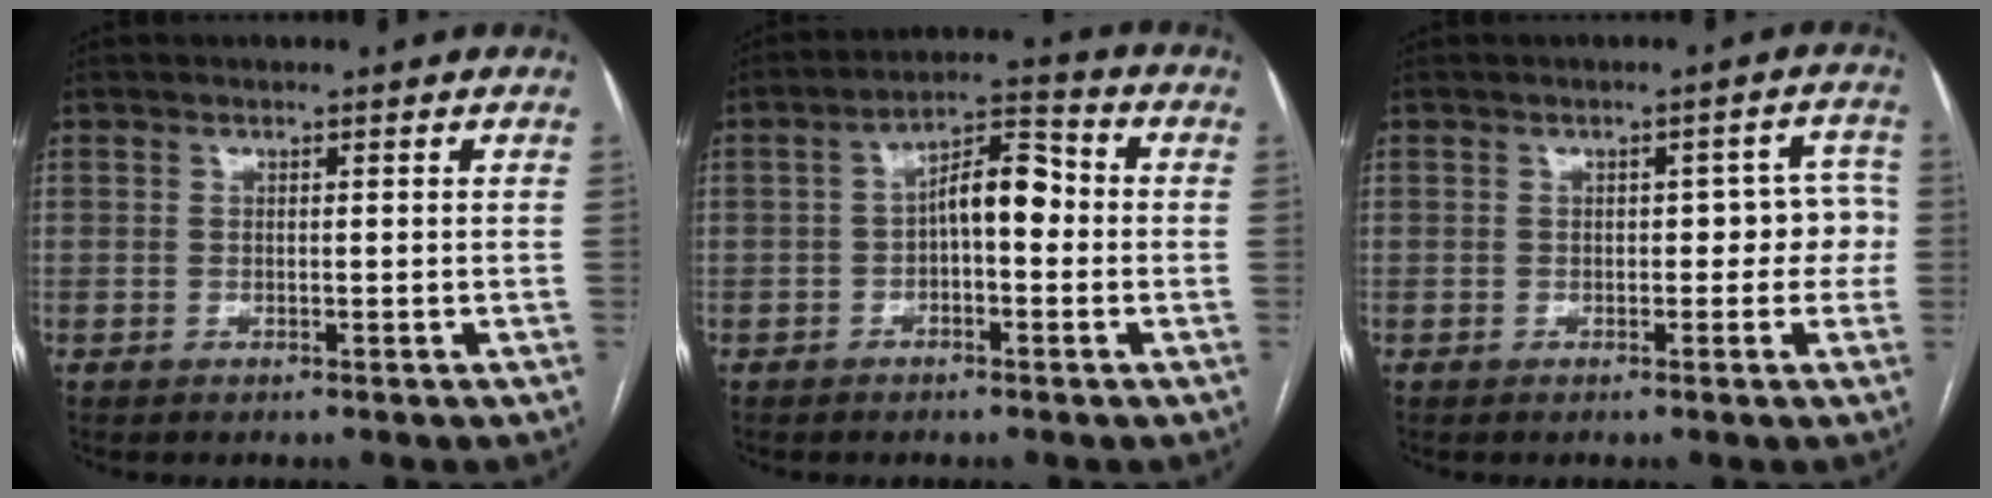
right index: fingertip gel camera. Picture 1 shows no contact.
{"total": 7.3, "force": [-0.4, 2.9, 6.7], "torque": [-0.110, 0.036, -0.010]}
{"total": 4.7, "force": [-0.3, 2.6, 3.9], "torque": [-0.030, 0.035, -0.005]}